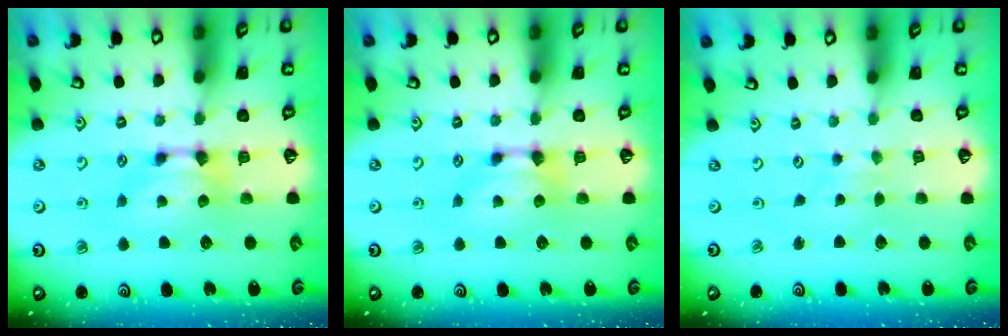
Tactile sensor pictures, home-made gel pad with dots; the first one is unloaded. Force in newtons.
{"total": 0.0}
{"total": 4.5, "press": 4.5, "slide": 0.2}